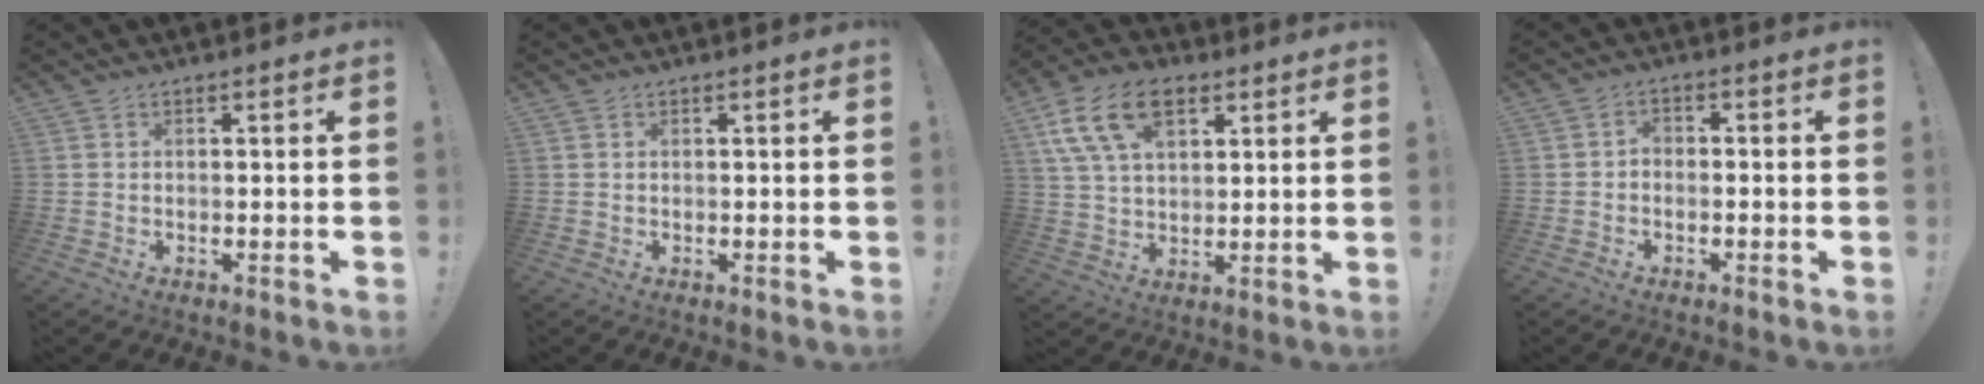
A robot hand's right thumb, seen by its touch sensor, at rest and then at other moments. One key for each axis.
{"total": 0.0}
{"total": 15.2, "fx": 7.3, "fy": 8.9, "fz": 10.0, "tx": -0.192, "ty": -0.016, "tz": 0.135}
{"total": 2.5, "fx": -1.9, "fy": 1.2, "fz": 1.1, "tx": -0.025, "ty": 0.008, "tz": -0.036}